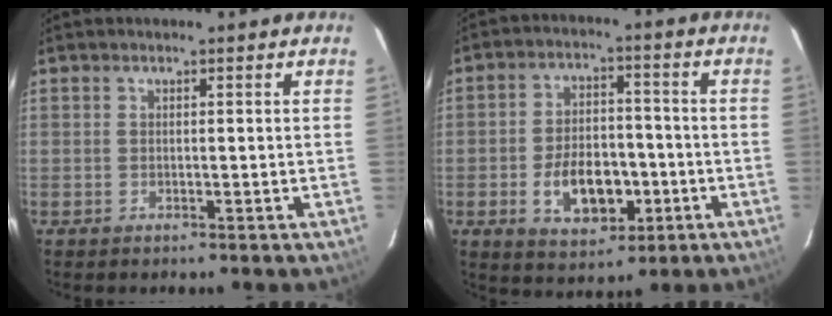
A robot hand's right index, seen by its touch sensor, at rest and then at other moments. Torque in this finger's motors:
{"motor_torque": [0.48, -0.34, 0.46, 0.08]}